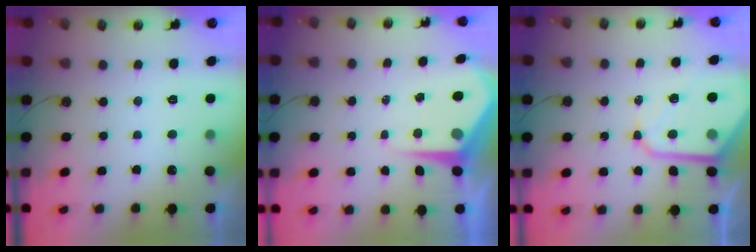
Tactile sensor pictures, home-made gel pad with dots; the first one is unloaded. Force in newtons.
{"total": 6.7, "press": 6.7, "slide": 0.6}
{"total": 11.6, "press": 11.6, "slide": 1.0}